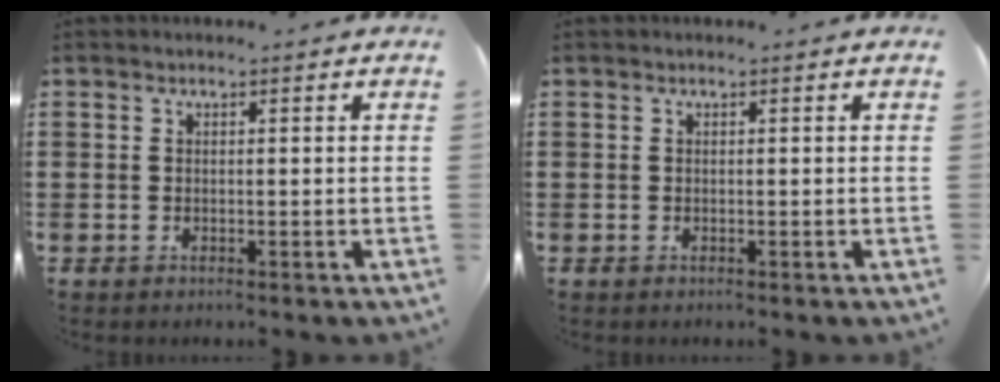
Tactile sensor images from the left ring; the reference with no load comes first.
{"total": 0.0}